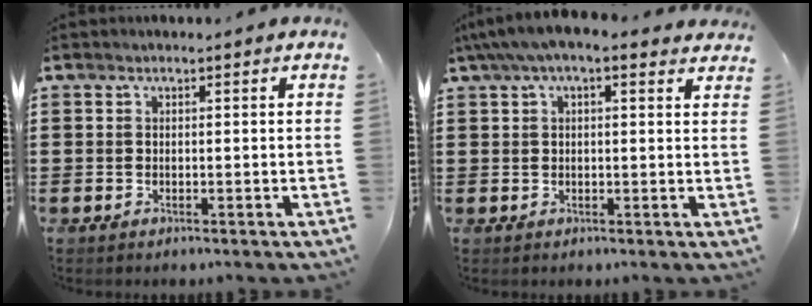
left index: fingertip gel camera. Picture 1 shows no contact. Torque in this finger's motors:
{"motor_torque": [2.14, 0.00, 0.81, 0.11]}